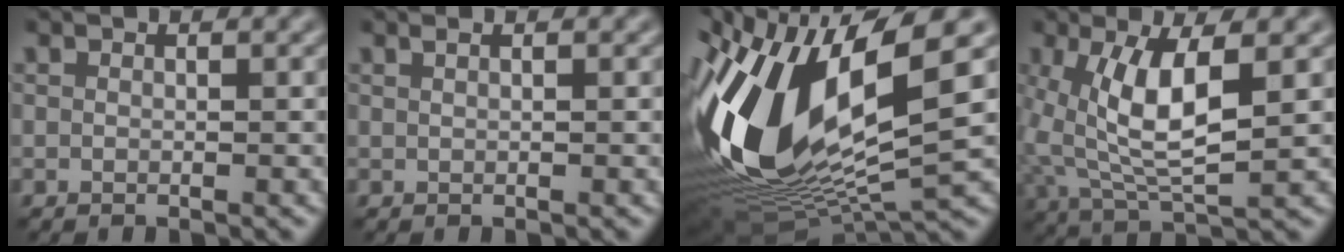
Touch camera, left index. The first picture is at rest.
{"total": 0.7, "force": [0.4, 0.3, 0.5], "torque": [-0.006, -0.004, 0.006]}
{"total": 16.3, "force": [1.9, 7.2, 14.5], "torque": [-0.306, -0.009, 0.046]}
{"total": 6.8, "force": [1.0, 2.4, 6.3], "torque": [-0.135, -0.007, 0.023]}